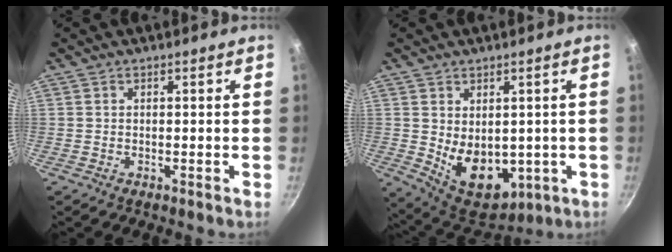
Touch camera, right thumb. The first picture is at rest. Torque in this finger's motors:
{"motor_torque": [-0.64, 1.10, 0.16, -0.03, 0.09]}